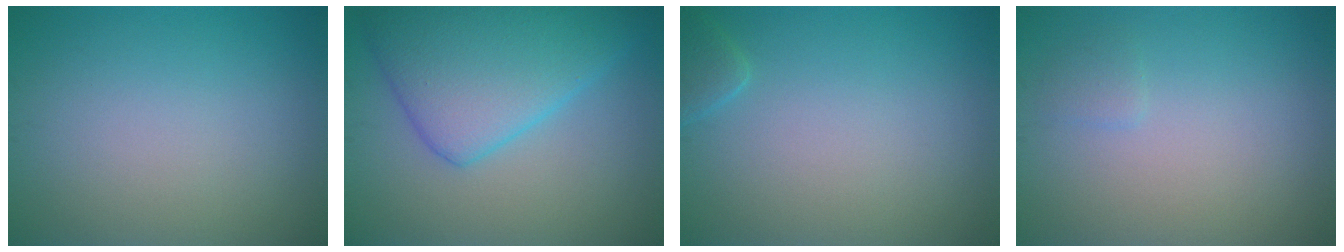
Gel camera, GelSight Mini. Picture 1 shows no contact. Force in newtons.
{"total": 8.0, "press": 8.0, "slide": 0.2}
{"total": 1.3, "press": 1.3, "slide": 0.1}
{"total": 0.8, "press": 0.8, "slide": 0.1}